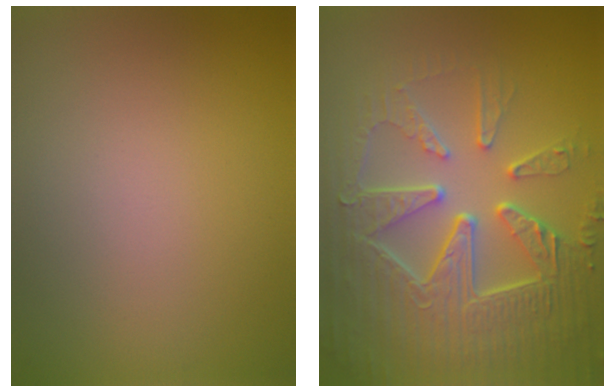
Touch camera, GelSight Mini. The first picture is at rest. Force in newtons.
{"total": 9.2, "press": 6.6, "slide": 6.4}